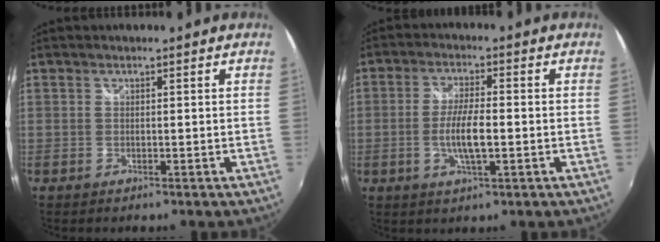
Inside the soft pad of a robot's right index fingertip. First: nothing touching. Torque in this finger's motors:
{"motor_torque": [0.74, -0.47, 0.59, 0.12]}